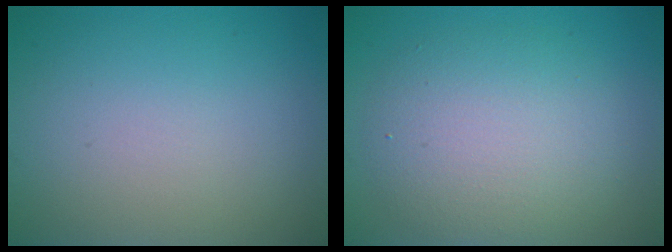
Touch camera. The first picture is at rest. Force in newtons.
{"total": 5.7, "press": 5.7, "slide": 0.4}